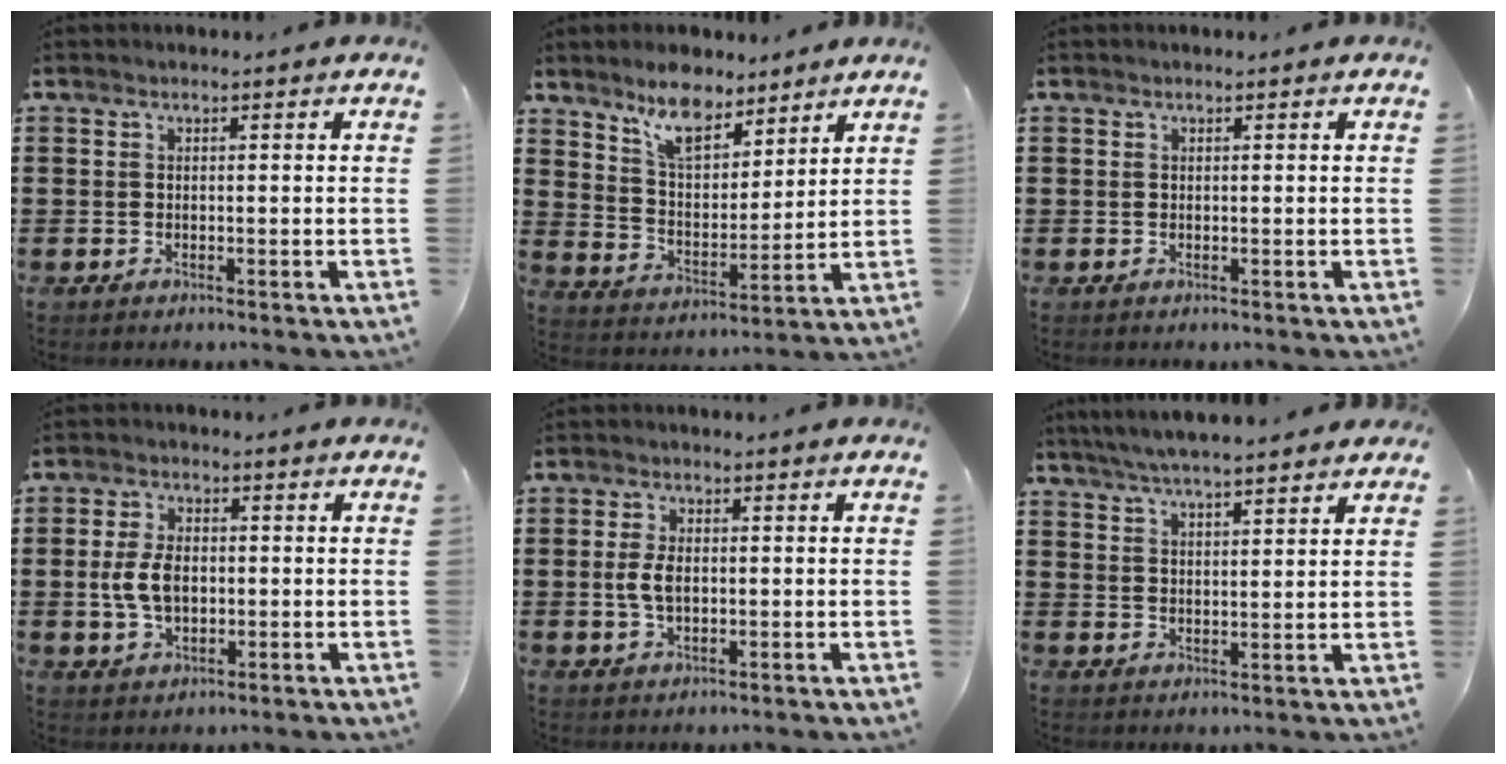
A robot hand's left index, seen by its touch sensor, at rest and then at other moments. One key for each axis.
{"total": 8.5, "fx": 7.3, "fy": 2.9, "fz": 3.4, "tx": -0.076, "ty": -0.023, "tz": 0.134}
{"total": 0.0}
{"total": 5.9, "fx": -0.2, "fy": 3.7, "fz": 4.6, "tx": -0.112, "ty": 0.004, "tz": -0.010}
{"total": 4.2, "fx": 0.0, "fy": 2.4, "fz": 3.5, "tx": -0.085, "ty": 0.002, "tz": -0.007}
{"total": 4.8, "fx": 4.5, "fy": 0.1, "fz": 1.8, "tx": -0.048, "ty": -0.016, "tz": 0.080}